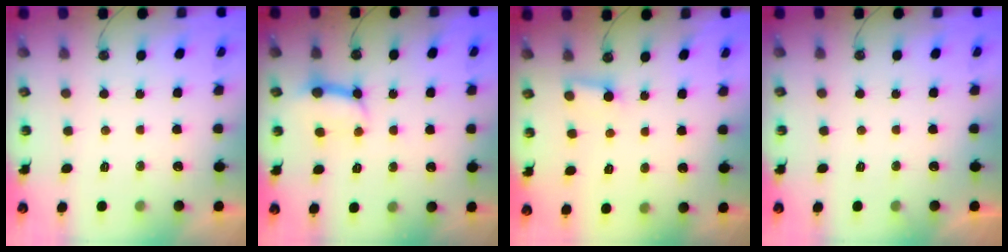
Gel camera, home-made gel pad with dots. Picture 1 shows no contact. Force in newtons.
{"total": 10.8, "press": 10.7, "slide": 1.4}
{"total": 2.8, "press": 2.8, "slide": 0.3}
{"total": 2.9, "press": 2.9, "slide": 0.2}